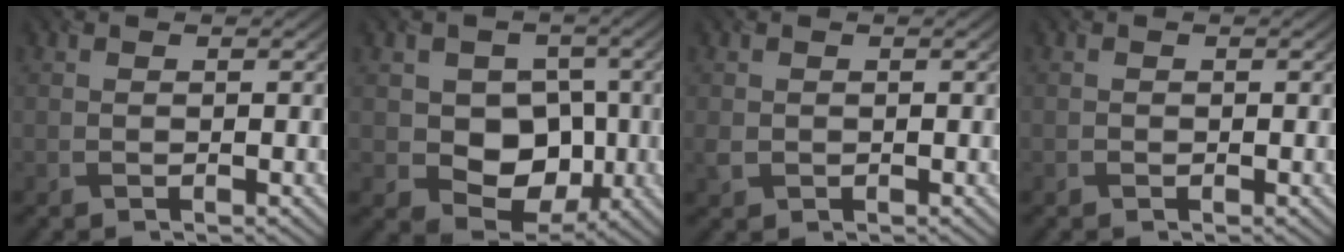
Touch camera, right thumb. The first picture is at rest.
{"total": 8.8, "force": [-0.7, 7.2, 5.0], "torque": [-0.080, -0.010, -0.026]}
{"total": 1.2, "force": [-0.1, 1.1, 0.5], "torque": [-0.015, -0.005, -0.001]}
{"total": 0.0}